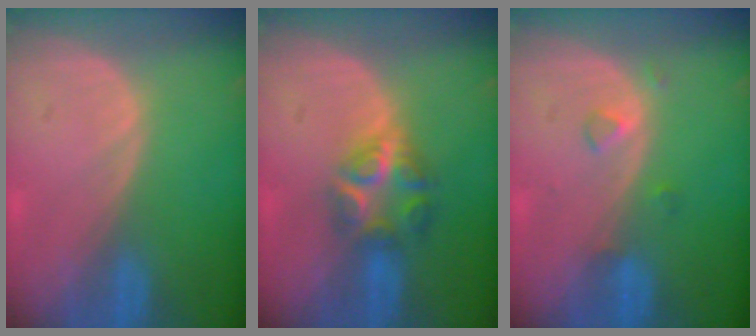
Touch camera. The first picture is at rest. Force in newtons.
{"total": 5.7, "press": 5.6, "slide": 0.8}
{"total": 1.8, "press": 1.8, "slide": 0.1}